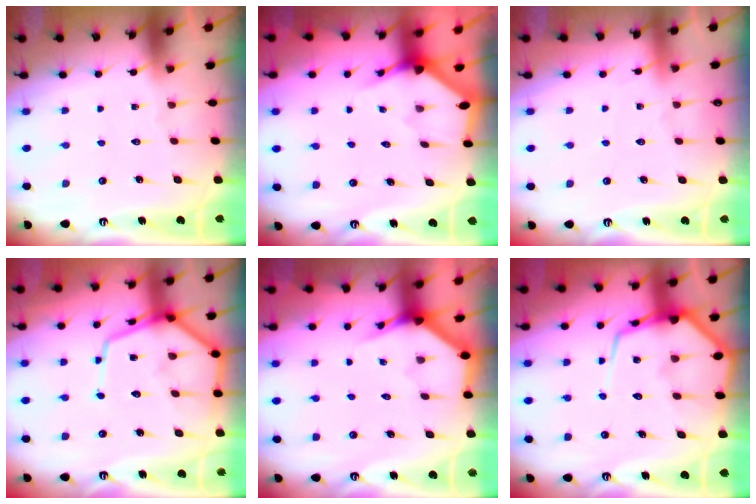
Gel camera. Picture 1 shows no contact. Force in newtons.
{"total": 3.0, "press": 3.0, "slide": 0.2}
{"total": 2.1, "press": 2.1, "slide": 0.3}
{"total": 12.4, "press": 12.4, "slide": 1.2}
{"total": 3.7, "press": 3.7, "slide": 0.3}
{"total": 12.7, "press": 12.7, "slide": 1.3}